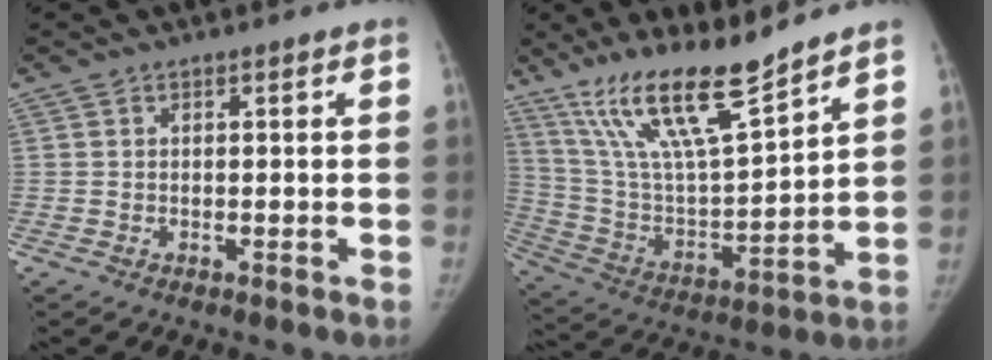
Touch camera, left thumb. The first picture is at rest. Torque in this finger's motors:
{"motor_torque": [0.13, 0.02, 1.43, -1.34, 0.15]}